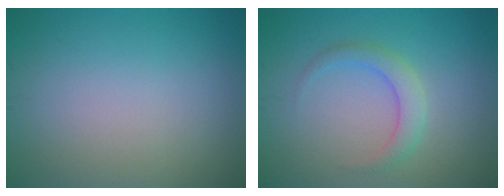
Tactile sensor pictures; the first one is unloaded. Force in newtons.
{"total": 2.4, "press": 2.4, "slide": 0.0}